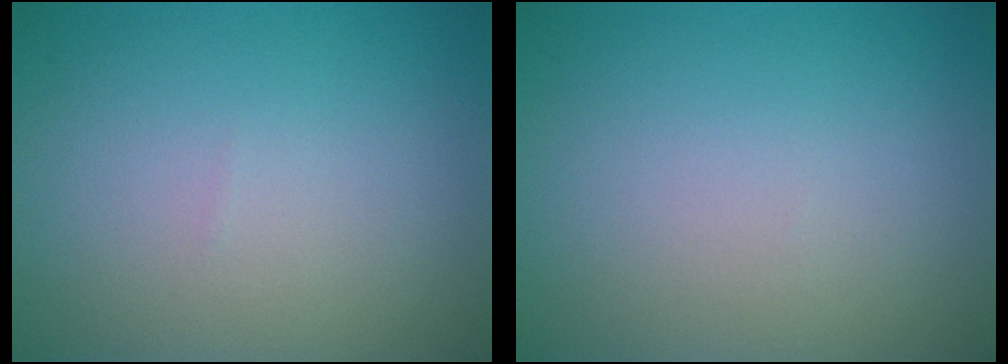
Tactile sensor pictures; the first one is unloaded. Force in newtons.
{"total": 0.0}